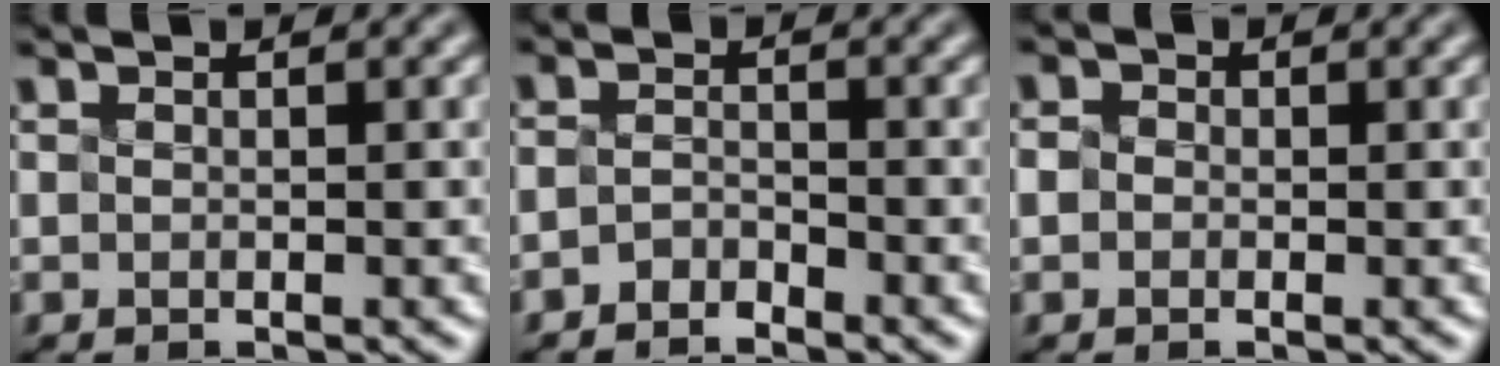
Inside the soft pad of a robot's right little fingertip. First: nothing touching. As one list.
[{"total": 3.1, "force": [-2.5, -1.1, -1.5], "torque": [0.005, -0.008, -0.018]}, {"total": 2.4, "force": [-1.5, -0.9, -1.7], "torque": [0.008, -0.012, 0.000]}]